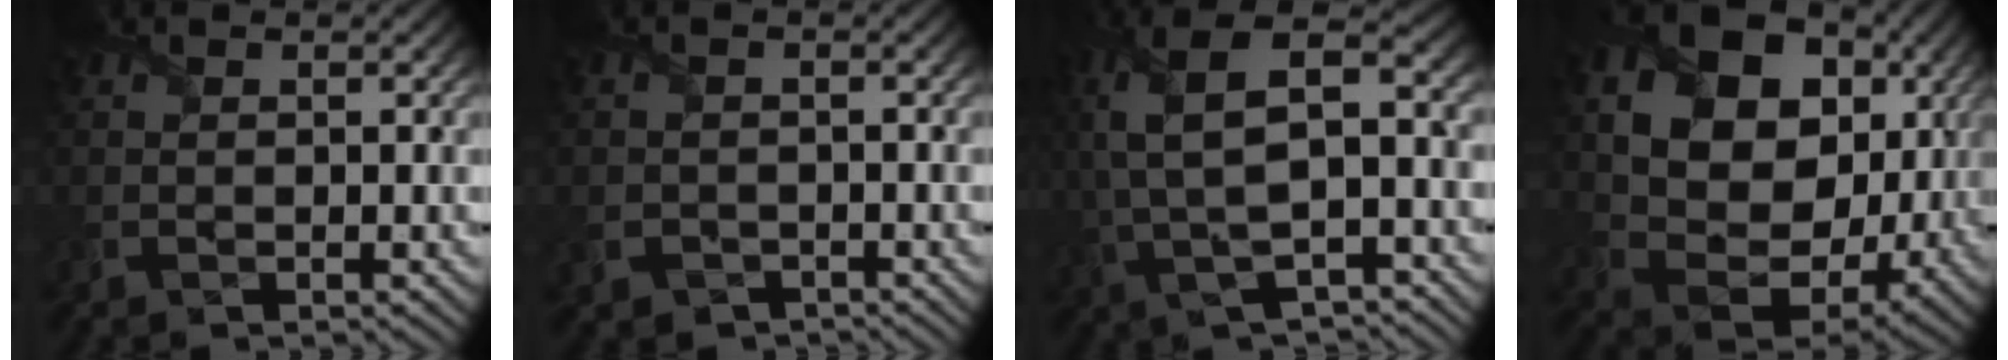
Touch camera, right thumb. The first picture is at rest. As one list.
[{"total": 2.0, "force": [-1.3, 1.4, 0.5], "torque": [-0.015, -0.007, -0.026]}, {"total": 12.2, "force": [1.5, 5.3, 10.8], "torque": [-0.257, 0.011, 0.029]}, {"total": 19.1, "force": [5.2, 14.0, 11.8], "torque": [-0.260, -0.007, 0.133]}]